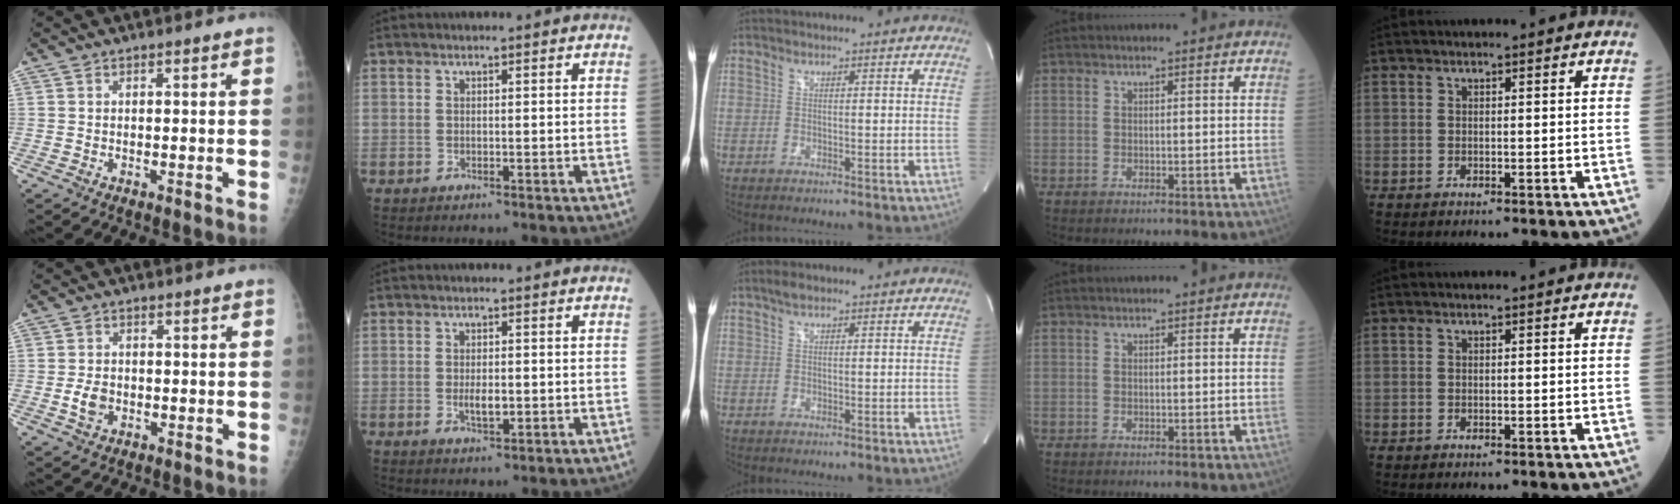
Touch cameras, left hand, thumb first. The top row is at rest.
{"thumb": {"total": 3.5, "force": [-0.7, 2.6, 2.2], "torque": [-0.035, 0.001, -0.011]}, "index": {"total": 2.6, "force": [-0.3, 1.0, 2.4], "torque": [-0.050, -0.002, -0.002]}, "middle": {"total": 1.4, "force": [1.0, 0.6, 0.8], "torque": [-0.019, 0.010, 0.018]}}